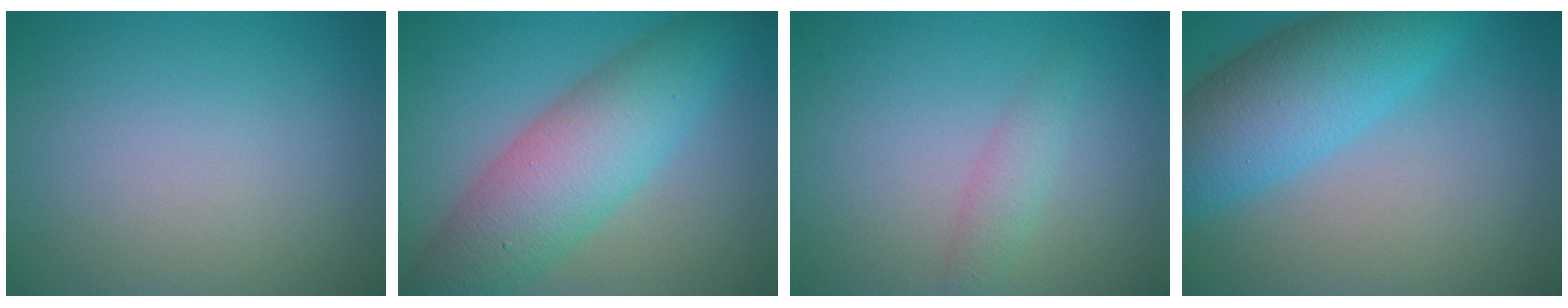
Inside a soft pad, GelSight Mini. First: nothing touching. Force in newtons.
{"total": 8.2, "press": 8.2, "slide": 0.2}
{"total": 1.7, "press": 1.7, "slide": 0.1}
{"total": 8.2, "press": 8.2, "slide": 0.3}